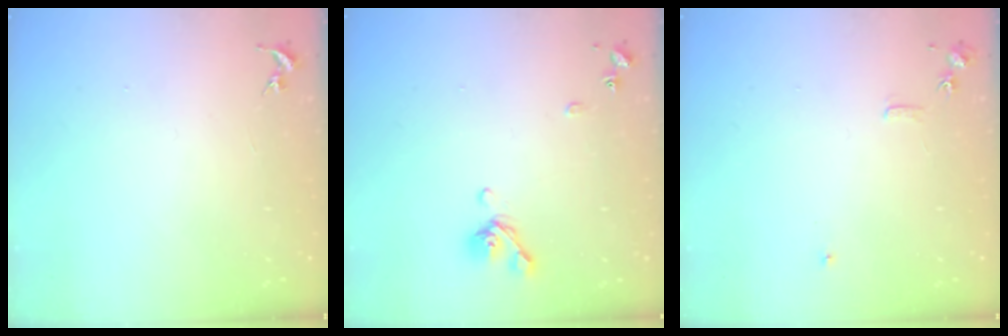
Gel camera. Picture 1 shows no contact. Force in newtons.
{"total": 8.6, "press": 8.4, "slide": 1.4}
{"total": 5.9, "press": 5.9, "slide": 0.7}